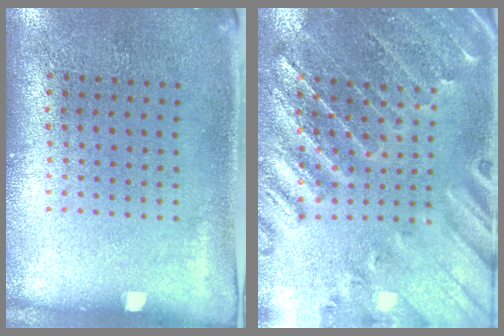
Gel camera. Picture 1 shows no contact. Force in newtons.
{"total": 1.6, "press": 1.6, "slide": 0.3}